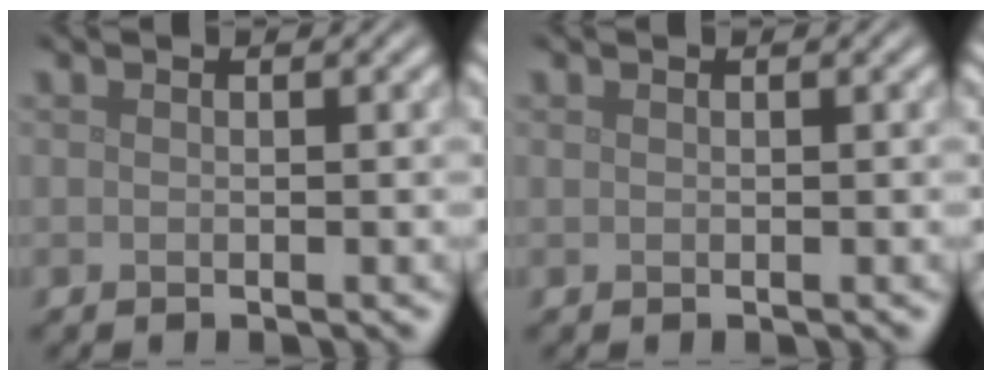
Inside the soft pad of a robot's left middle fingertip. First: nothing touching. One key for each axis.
{"total": 0.0}